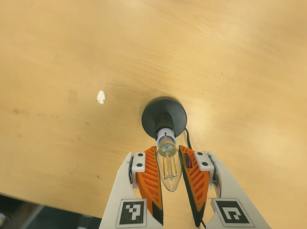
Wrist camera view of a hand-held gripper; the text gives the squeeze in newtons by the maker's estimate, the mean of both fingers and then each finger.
{"total": 13.7, "left": 13.4, "right": 13.9}